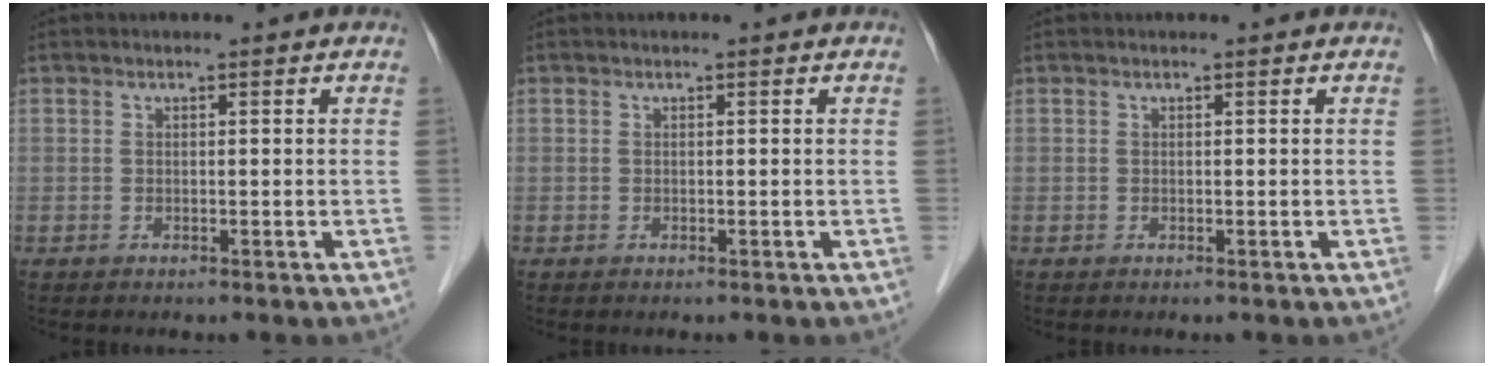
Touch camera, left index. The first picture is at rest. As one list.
[{"total": 0.0}, {"total": 0.0}]